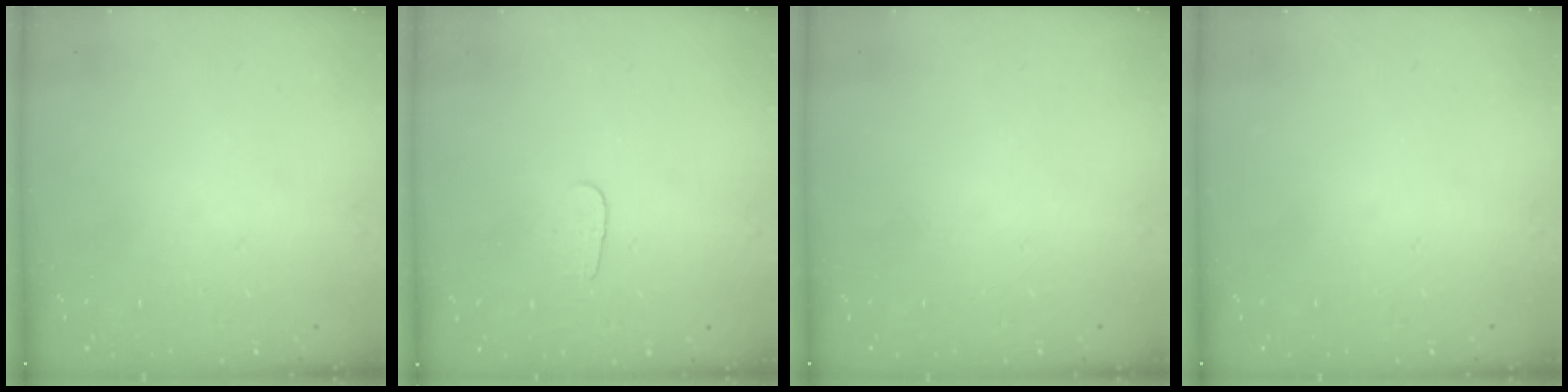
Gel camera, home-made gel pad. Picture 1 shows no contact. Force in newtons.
{"total": 3.1, "press": 3.1, "slide": 0.2}
{"total": 0.0}
{"total": 0.0}